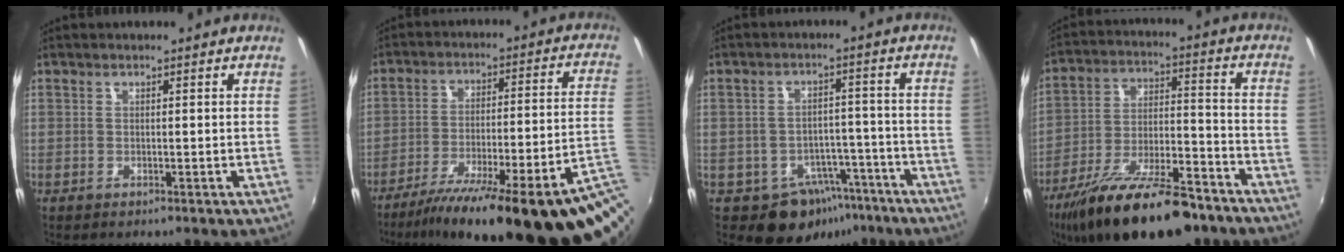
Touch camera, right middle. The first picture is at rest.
{"total": 27.6, "force": [-19.1, 2.7, 19.8], "torque": [-0.274, -0.041, -0.267]}
{"total": 9.6, "force": [-5.8, 7.0, 3.1], "torque": [-0.055, 0.026, -0.057]}
{"total": 22.6, "force": [-16.2, 7.4, 13.9], "torque": [-0.251, -0.029, -0.251]}